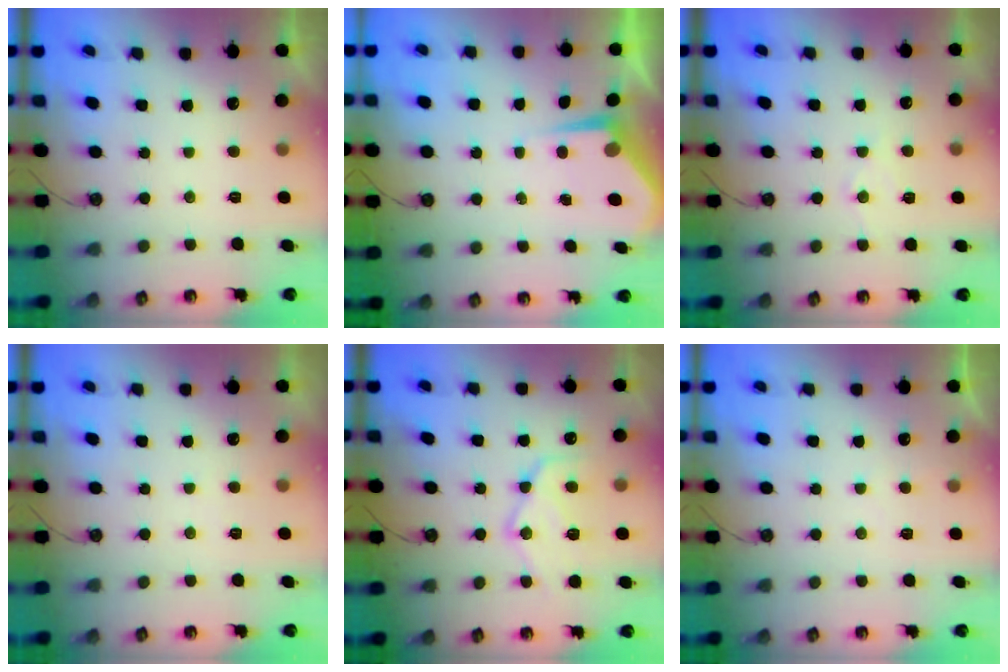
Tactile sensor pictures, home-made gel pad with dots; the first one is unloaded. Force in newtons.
{"total": 4.7, "press": 4.6, "slide": 0.6}
{"total": 6.4, "press": 6.4, "slide": 0.4}
{"total": 3.0, "press": 2.9, "slide": 0.5}
{"total": 15.2, "press": 15.2, "slide": 0.9}
{"total": 2.0, "press": 2.0, "slide": 0.3}